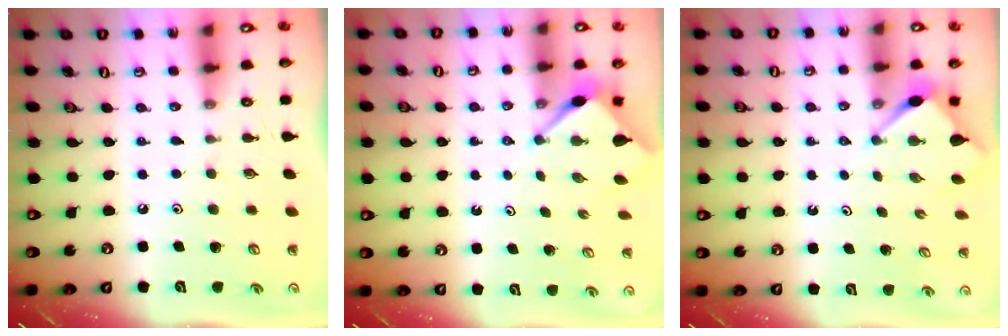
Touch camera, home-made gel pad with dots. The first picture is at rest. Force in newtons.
{"total": 2.8, "press": 2.8, "slide": 0.3}
{"total": 3.4, "press": 3.3, "slide": 0.3}